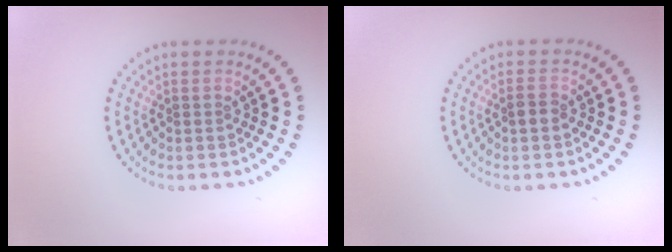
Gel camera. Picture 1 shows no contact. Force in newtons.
{"total": 1.2, "press": 1.2, "slide": 0.3}